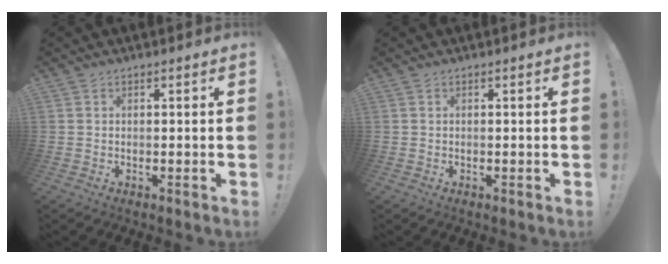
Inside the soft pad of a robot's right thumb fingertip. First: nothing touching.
{"total": 0.0}